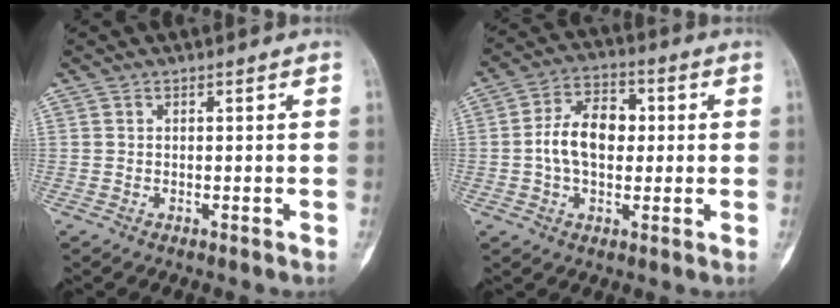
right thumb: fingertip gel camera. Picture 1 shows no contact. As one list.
[{"total": 10.4, "force": [0.2, 6.8, 7.9], "torque": [-0.122, 0.022, -0.003]}]